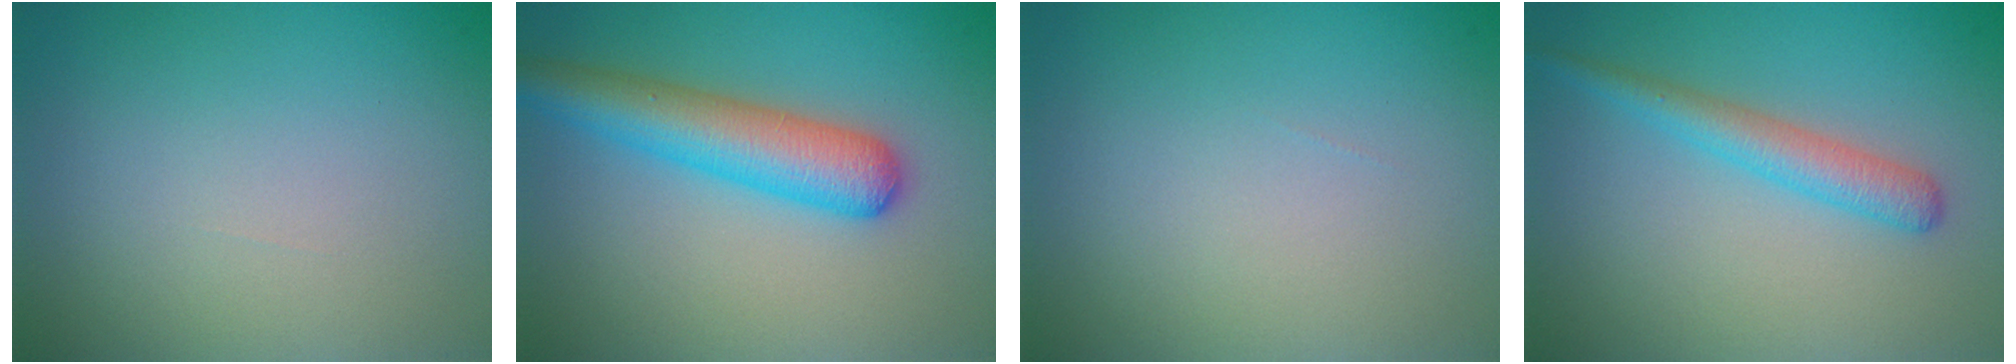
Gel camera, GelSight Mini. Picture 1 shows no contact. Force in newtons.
{"total": 5.5, "press": 5.5, "slide": 0.2}
{"total": 0.0}
{"total": 2.8, "press": 2.8, "slide": 0.0}